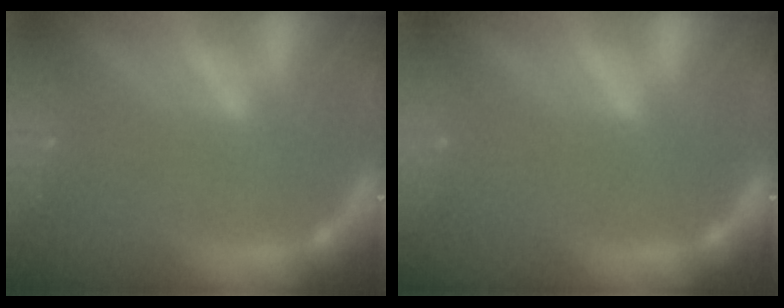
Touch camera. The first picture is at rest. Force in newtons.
{"total": 0.0}